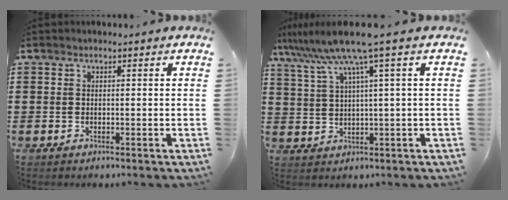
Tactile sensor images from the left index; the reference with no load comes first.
{"total": 8.1, "force": [4.9, -0.6, 6.4], "torque": [-0.147, -0.024, 0.080]}